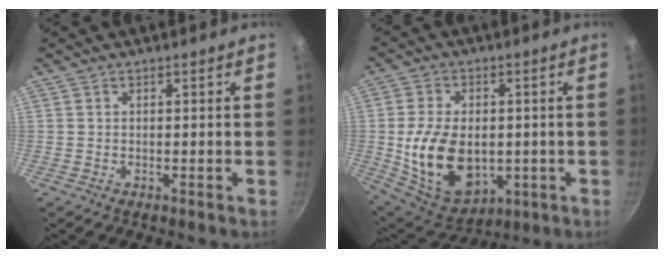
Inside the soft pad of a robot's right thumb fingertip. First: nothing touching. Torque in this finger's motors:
{"motor_torque": [-0.32, 1.43, 0.80, 0.92, 0.36]}